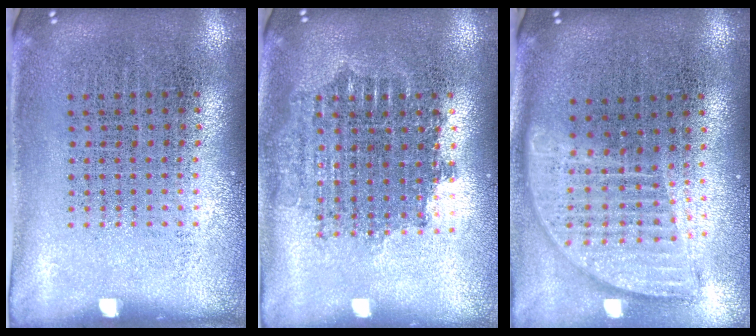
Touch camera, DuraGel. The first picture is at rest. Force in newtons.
{"total": 1.6, "press": 1.3, "slide": 1.0}
{"total": 1.8, "press": 1.5, "slide": 1.0}